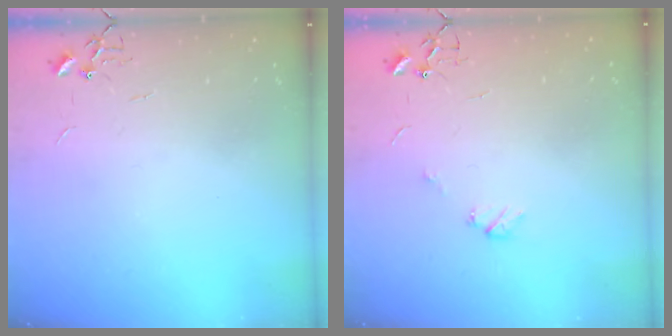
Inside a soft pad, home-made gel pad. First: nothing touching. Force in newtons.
{"total": 4.9, "press": 4.9, "slide": 0.6}